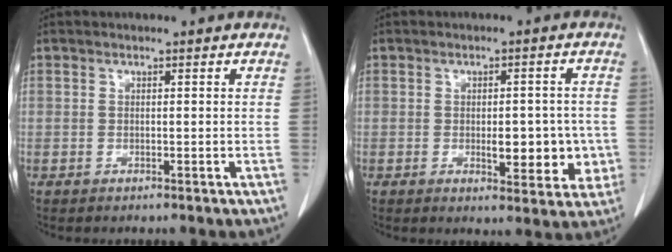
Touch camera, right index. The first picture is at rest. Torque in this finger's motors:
{"motor_torque": [0.42, -0.10, 0.17, 0.04]}